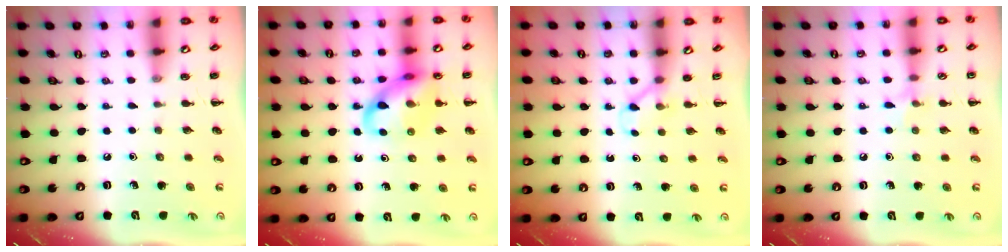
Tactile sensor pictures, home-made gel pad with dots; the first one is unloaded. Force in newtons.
{"total": 13.6, "press": 13.4, "slide": 1.9}
{"total": 2.8, "press": 2.6, "slide": 1.0}
{"total": 5.8, "press": 5.4, "slide": 2.2}